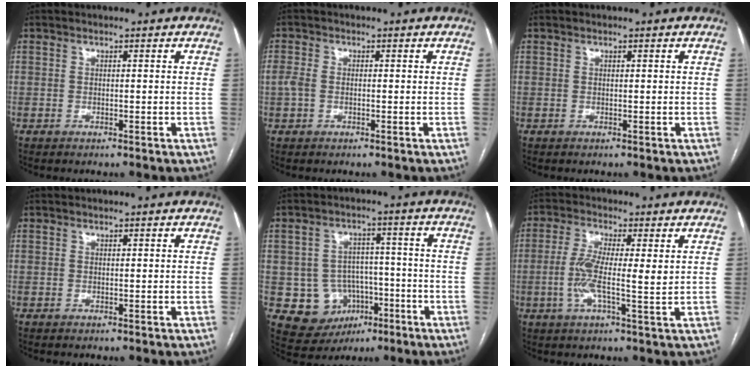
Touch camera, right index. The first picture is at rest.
{"total": 2.4, "force": [-0.3, 1.6, 1.7], "torque": [-0.053, 0.010, -0.007]}
{"total": 0.0}
{"total": 0.0}
{"total": 9.3, "force": [-2.9, 8.4, 2.7], "torque": [-0.039, 0.028, -0.033]}
{"total": 7.3, "force": [0.3, 1.1, 7.2], "torque": [-0.149, 0.002, -0.001]}